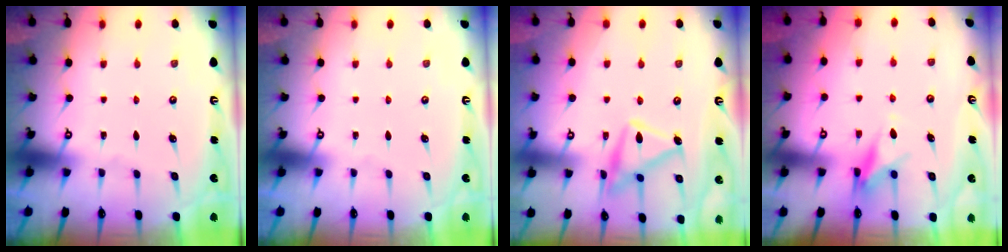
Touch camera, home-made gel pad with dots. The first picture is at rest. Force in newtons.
{"total": 0.0}
{"total": 16.9, "press": 16.8, "slide": 1.0}
{"total": 6.8, "press": 6.7, "slide": 0.7}